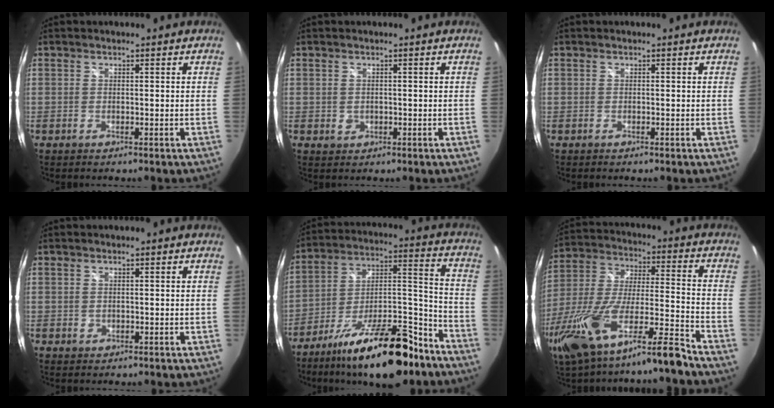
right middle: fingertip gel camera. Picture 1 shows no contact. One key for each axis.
{"total": 1.4, "fx": -0.1, "fy": 1.3, "fz": 0.5, "tx": -0.003, "ty": -0.001, "tz": -0.001}
{"total": 0.0}
{"total": 0.7, "fx": 0.0, "fy": 0.7, "fz": 0.2, "tx": 0.002, "ty": -0.001, "tz": 0.000}
{"total": 22.9, "fx": -16.1, "fy": 7.0, "fz": 14.8, "tx": -0.242, "ty": 0.002, "tz": -0.250}
{"total": 20.0, "fx": -14.7, "fy": 1.9, "fz": 13.5, "tx": -0.270, "ty": -0.037, "tz": -0.262}